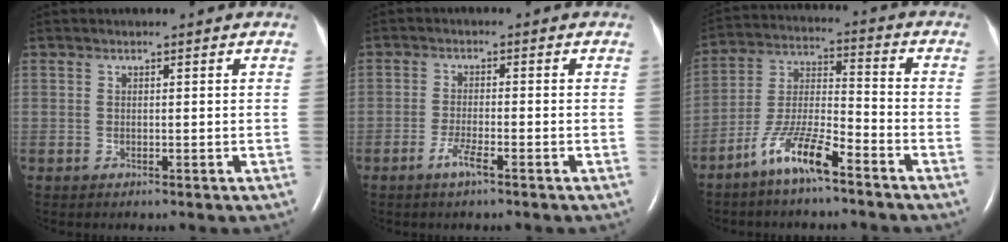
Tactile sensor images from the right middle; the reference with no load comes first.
{"total": 3.0, "force": [-1.9, 0.3, 2.3], "torque": [-0.047, -0.002, -0.039]}
{"total": 9.9, "force": [-6.8, 1.5, 7.0], "torque": [-0.148, -0.009, -0.134]}